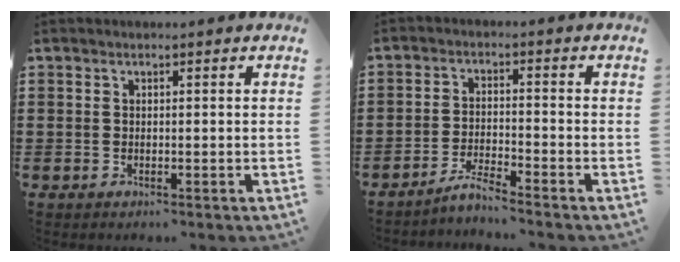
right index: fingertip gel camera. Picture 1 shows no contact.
{"total": 3.4, "force": [-3.2, -0.3, 1.1], "torque": [-0.027, 0.000, -0.066]}